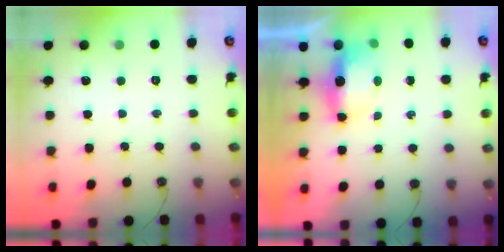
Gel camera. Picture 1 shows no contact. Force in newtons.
{"total": 9.3, "press": 6.8, "slide": 6.3}